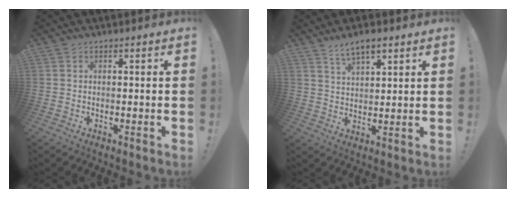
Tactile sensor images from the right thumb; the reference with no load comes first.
{"total": 6.2, "force": [4.3, 2.5, 3.7], "torque": [-0.061, -0.017, 0.077]}